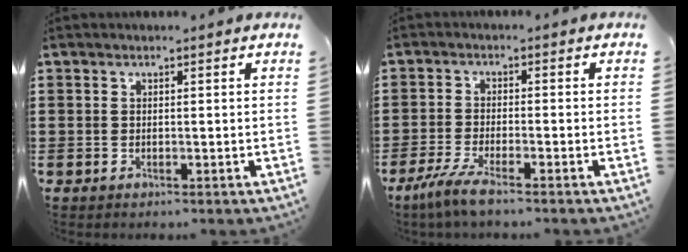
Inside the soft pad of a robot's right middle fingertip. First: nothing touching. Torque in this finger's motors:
{"motor_torque": [2.14, 0.00, 0.46, 0.13]}